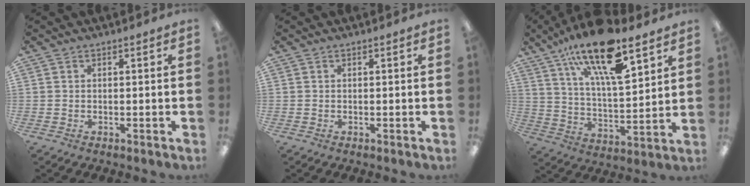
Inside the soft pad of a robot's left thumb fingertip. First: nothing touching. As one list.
[{"total": 0.0}, {"total": 20.6, "force": [13.9, 6.4, 13.8], "torque": [-0.233, -0.074, 0.232]}]